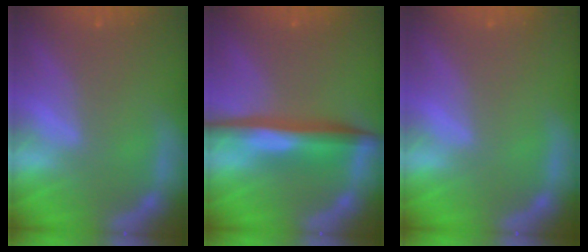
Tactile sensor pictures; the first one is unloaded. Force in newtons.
{"total": 6.0}
{"total": 0.0}